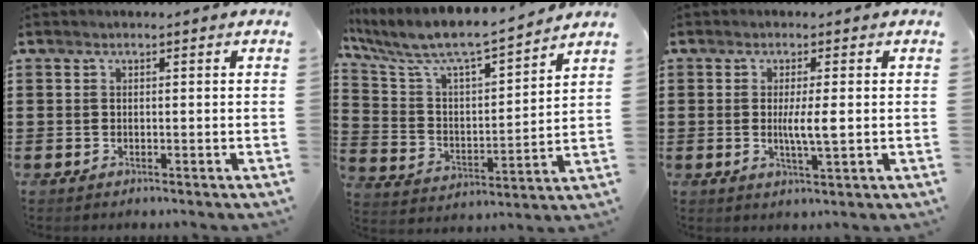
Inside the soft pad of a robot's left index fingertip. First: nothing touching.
{"total": 7.2, "force": [6.3, 1.1, 3.4], "torque": [-0.096, -0.050, 0.099]}
{"total": 3.8, "force": [0.1, 0.4, 3.8], "torque": [-0.068, -0.006, 0.001]}